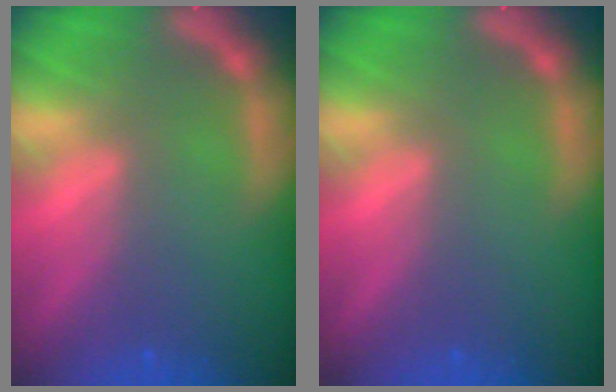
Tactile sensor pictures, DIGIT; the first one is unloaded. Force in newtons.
{"total": 0.0}